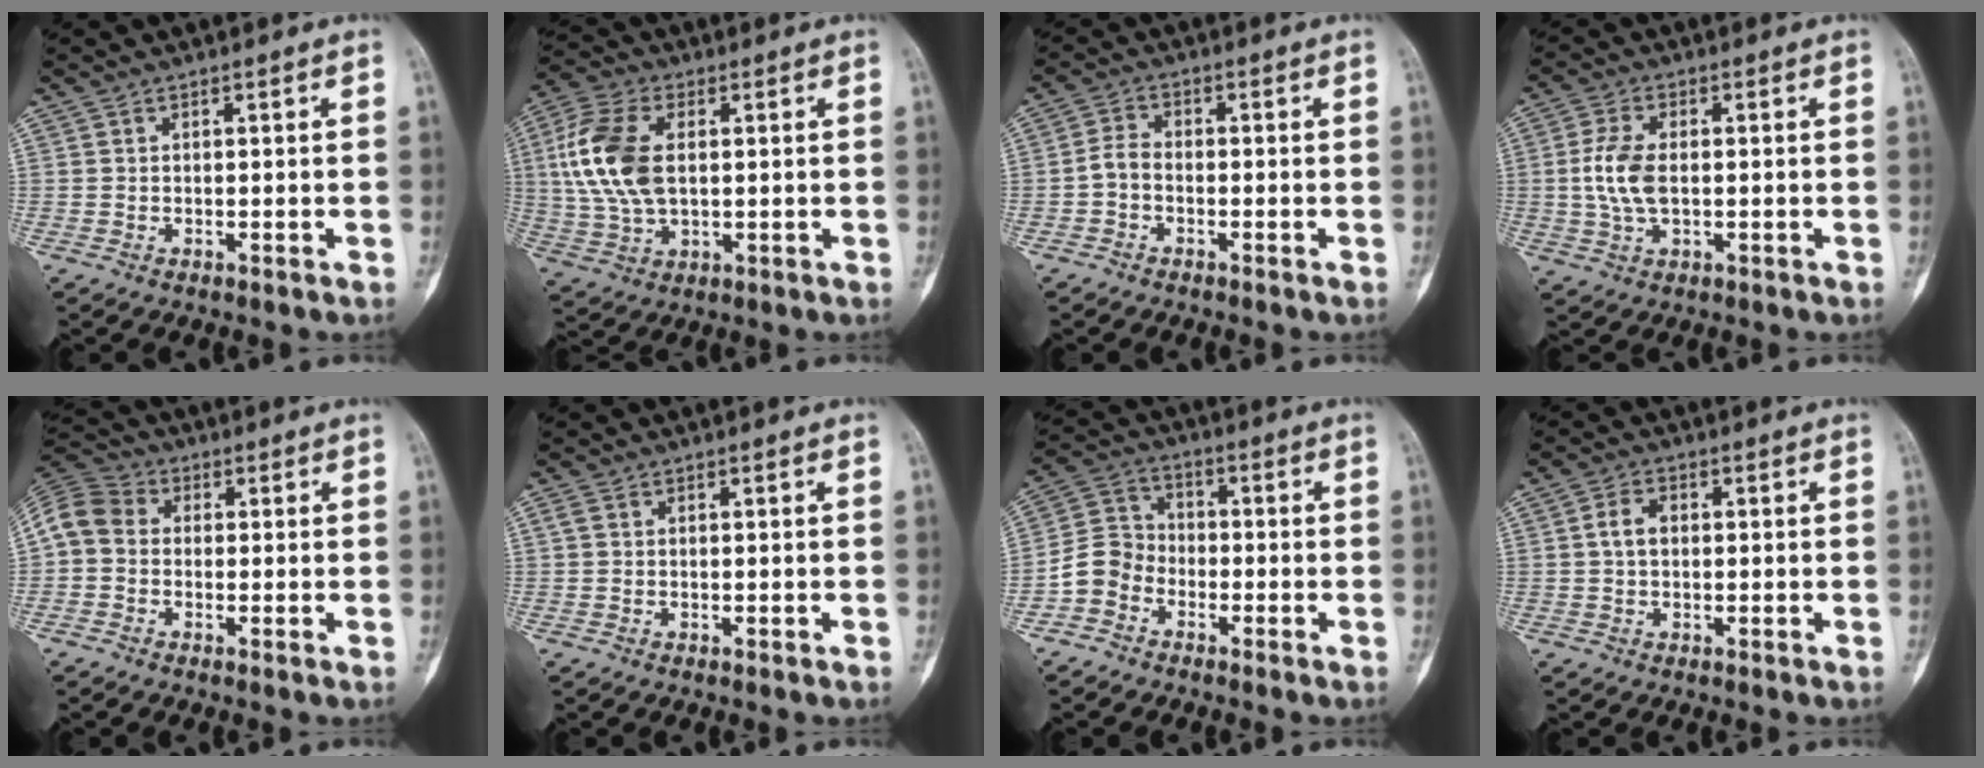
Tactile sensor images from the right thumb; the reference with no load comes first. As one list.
[{"total": 13.8, "force": [2.0, 7.9, 11.2], "torque": [-0.241, 0.006, 0.038]}, {"total": 3.1, "force": [-1.1, 1.9, 2.1], "torque": [-0.038, 0.017, -0.031]}, {"total": 7.2, "force": [0.0, 3.9, 6.0], "torque": [-0.133, 0.004, -0.003]}, {"total": 9.1, "force": [0.2, 7.5, 5.1], "torque": [-0.097, 0.026, -0.010]}, {"total": 1.0, "force": [0.2, 0.7, 0.6], "torque": [-0.018, 0.007, 0.007]}, {"total": 6.7, "force": [-3.2, 5.4, 2.1], "torque": [-0.027, 0.032, -0.075]}, {"total": 3.4, "force": [0.2, 2.3, 2.4], "torque": [-0.043, 0.011, 0.001]}]